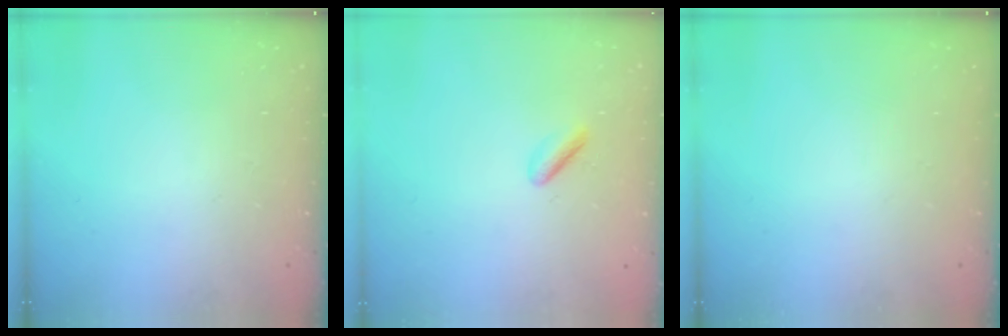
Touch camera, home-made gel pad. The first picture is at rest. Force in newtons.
{"total": 1.8, "press": 1.5, "slide": 0.9}
{"total": 0.0}